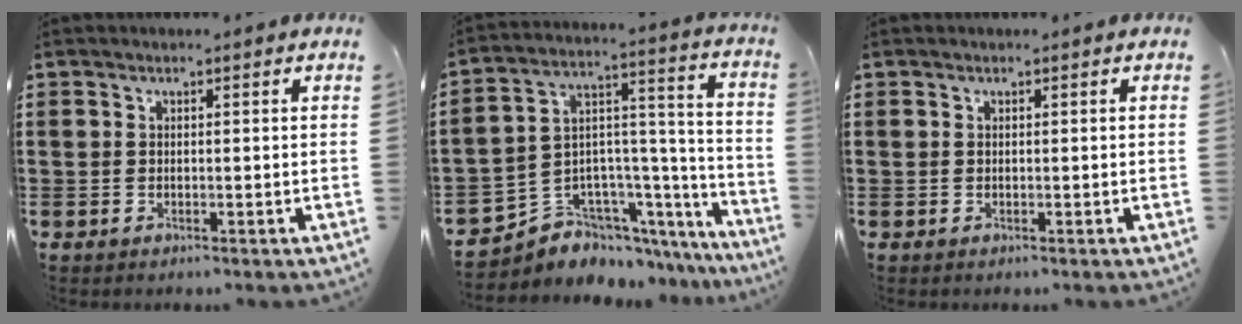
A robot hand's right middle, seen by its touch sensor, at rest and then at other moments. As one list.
[{"total": 5.4, "force": [-4.2, 3.3, -0.5], "torque": [-0.001, -0.011, -0.077]}, {"total": 0.0}]